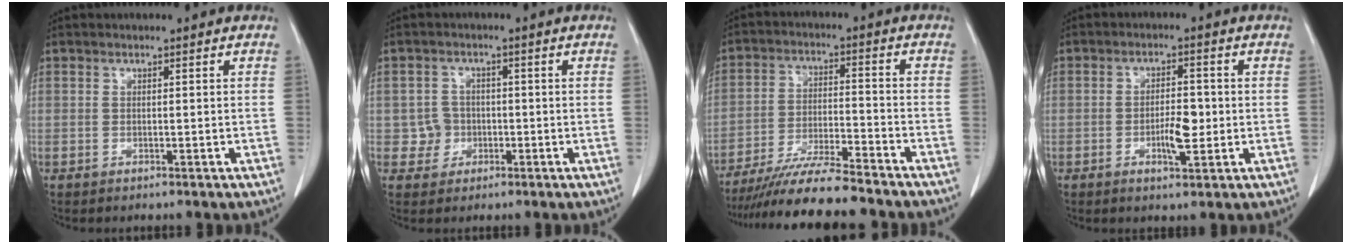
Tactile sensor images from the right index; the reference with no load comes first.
{"total": 3.2, "force": [-0.7, 3.2, 0.1], "torque": [0.011, 0.010, -0.010]}
{"total": 12.1, "force": [-10.8, 0.1, 5.5], "torque": [-0.090, -0.012, -0.184]}
{"total": 4.9, "force": [-1.0, 1.6, 4.5], "torque": [-0.078, 0.002, -0.011]}